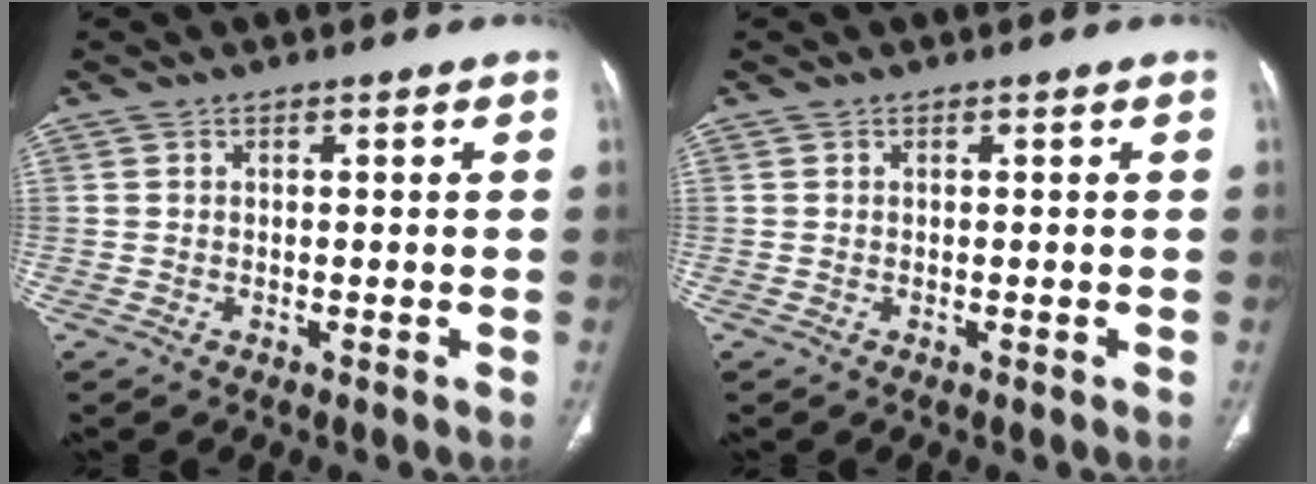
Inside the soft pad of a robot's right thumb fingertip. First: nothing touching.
{"total": 0.0}